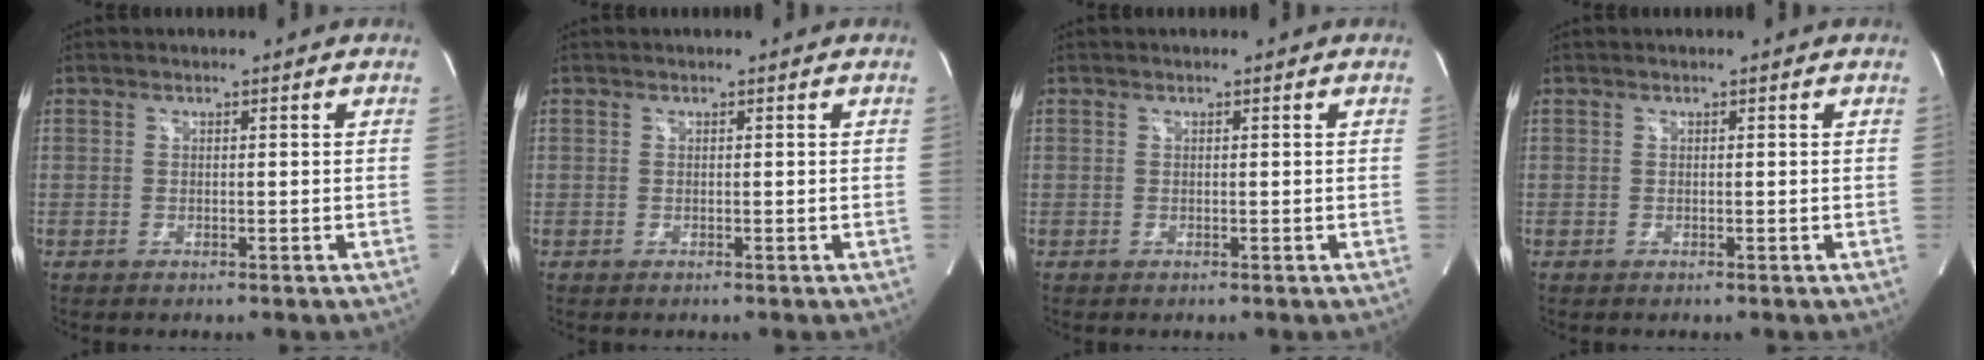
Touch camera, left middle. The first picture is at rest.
{"total": 0.0}
{"total": 0.0}
{"total": 0.0}